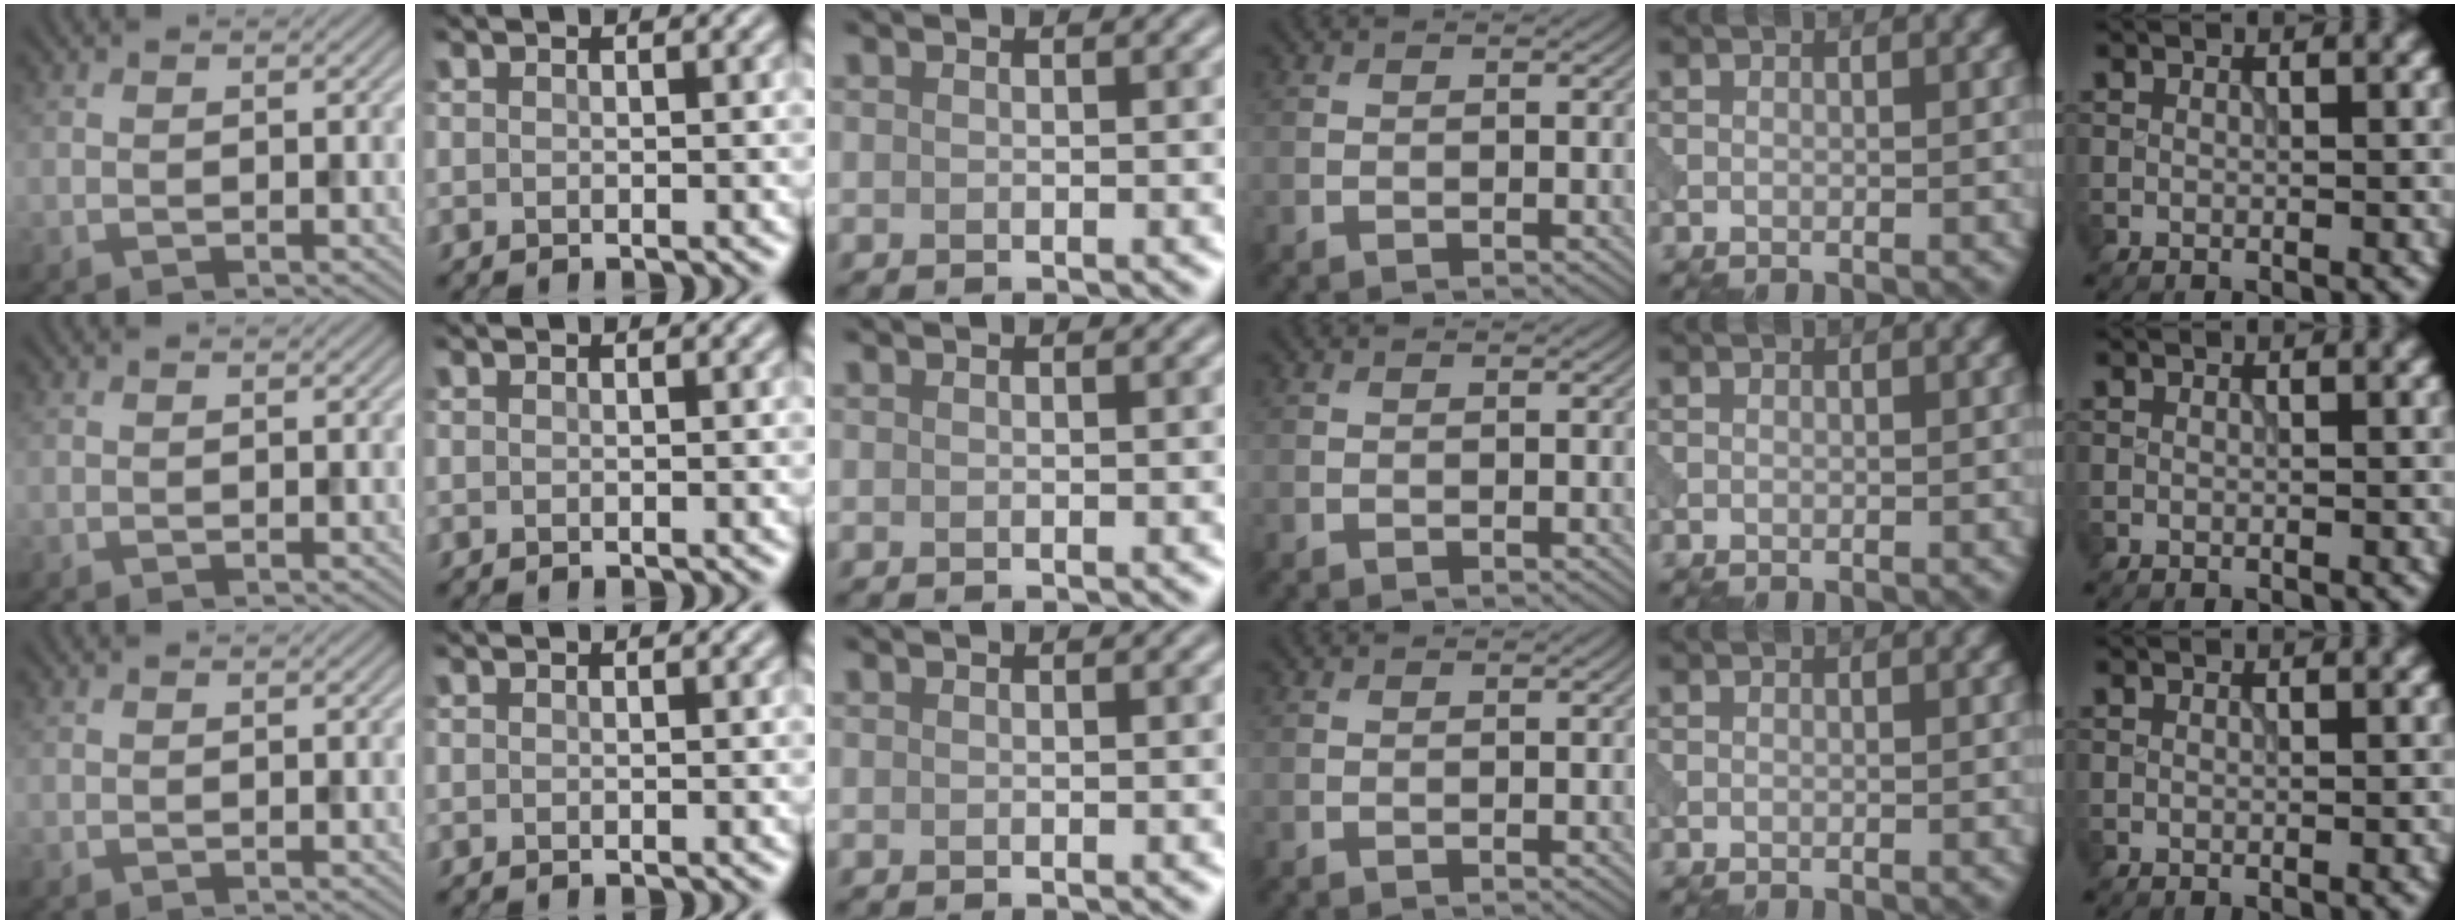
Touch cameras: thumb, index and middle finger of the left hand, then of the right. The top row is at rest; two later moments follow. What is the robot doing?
{"motion": "pour", "object": "beaker"}